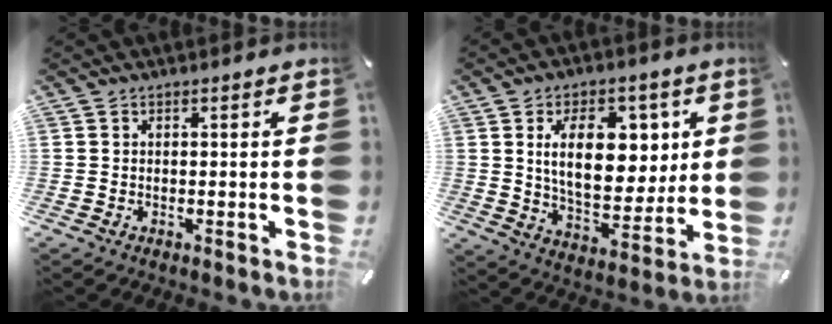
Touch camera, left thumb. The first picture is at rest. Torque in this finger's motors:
{"motor_torque": [0.67, 0.70, 1.52, -1.25, 0.37]}